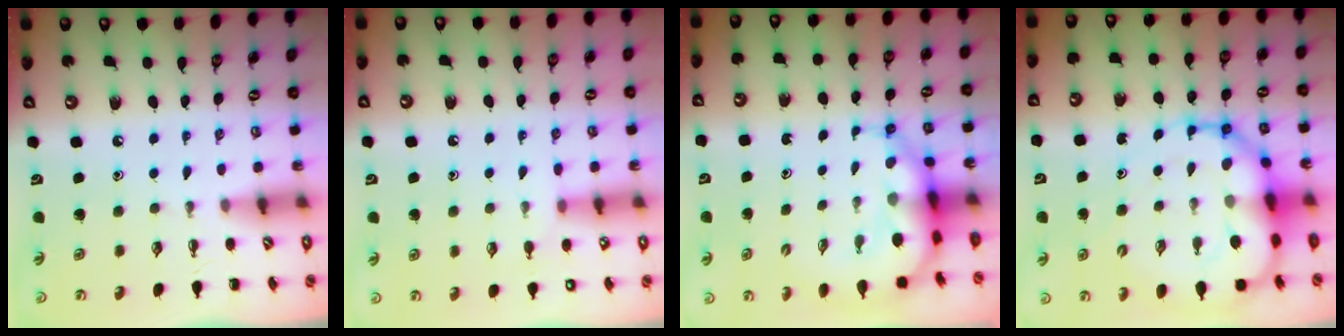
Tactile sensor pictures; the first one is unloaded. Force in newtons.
{"total": 7.4, "press": 7.2, "slide": 1.7}
{"total": 8.7, "press": 8.3, "slide": 2.5}
{"total": 16.7, "press": 16.0, "slide": 4.5}